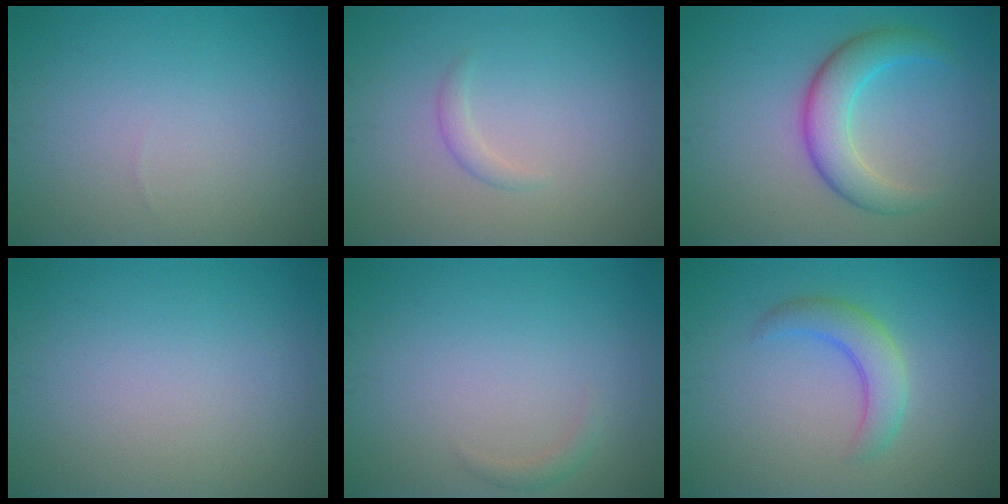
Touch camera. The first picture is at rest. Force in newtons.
{"total": 0.9, "press": 0.9, "slide": 0.0}
{"total": 3.8, "press": 3.8, "slide": 0.0}
{"total": 0.0}
{"total": 0.8, "press": 0.8, "slide": 0.1}
{"total": 3.2, "press": 3.2, "slide": 0.1}